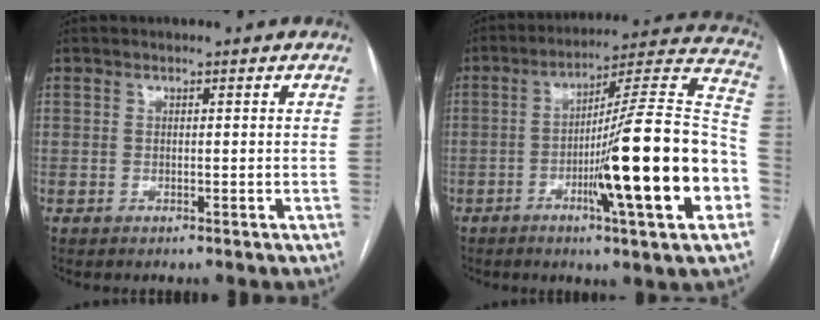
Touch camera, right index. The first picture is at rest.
{"total": 22.9, "force": [-6.3, 0.2, 22.0], "torque": [-0.284, -0.001, -0.101]}